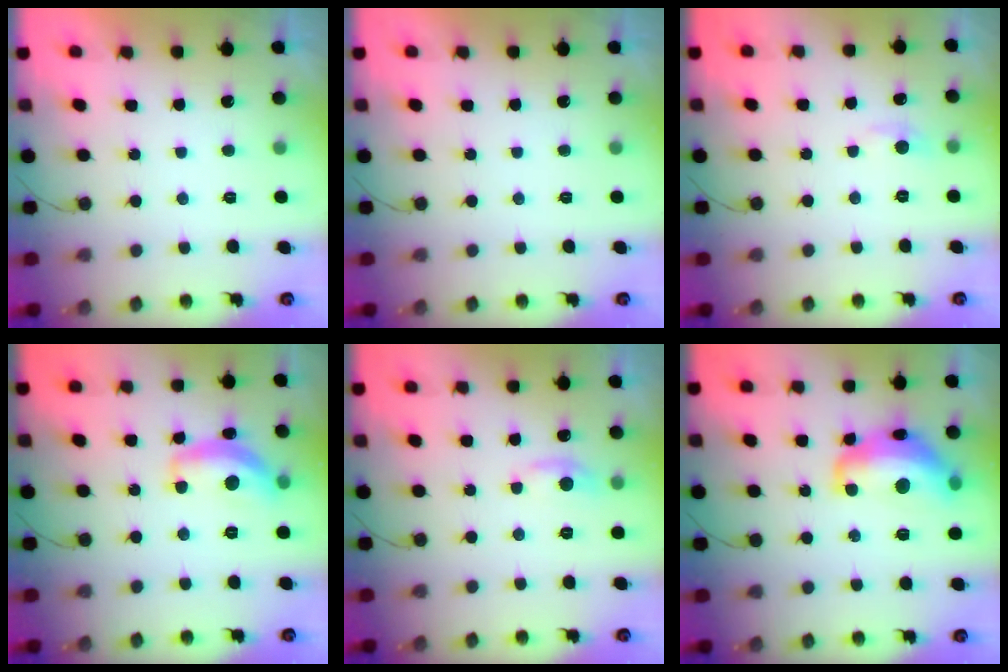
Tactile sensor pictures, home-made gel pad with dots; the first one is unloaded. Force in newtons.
{"total": 0.0}
{"total": 5.0, "press": 4.9, "slide": 0.7}
{"total": 13.6, "press": 13.6, "slide": 0.7}
{"total": 6.0, "press": 5.9, "slide": 0.6}
{"total": 14.8, "press": 14.7, "slide": 1.3}